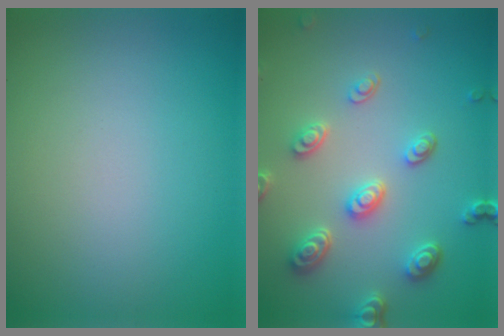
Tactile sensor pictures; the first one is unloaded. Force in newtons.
{"total": 4.6, "press": 3.6, "slide": 2.8}